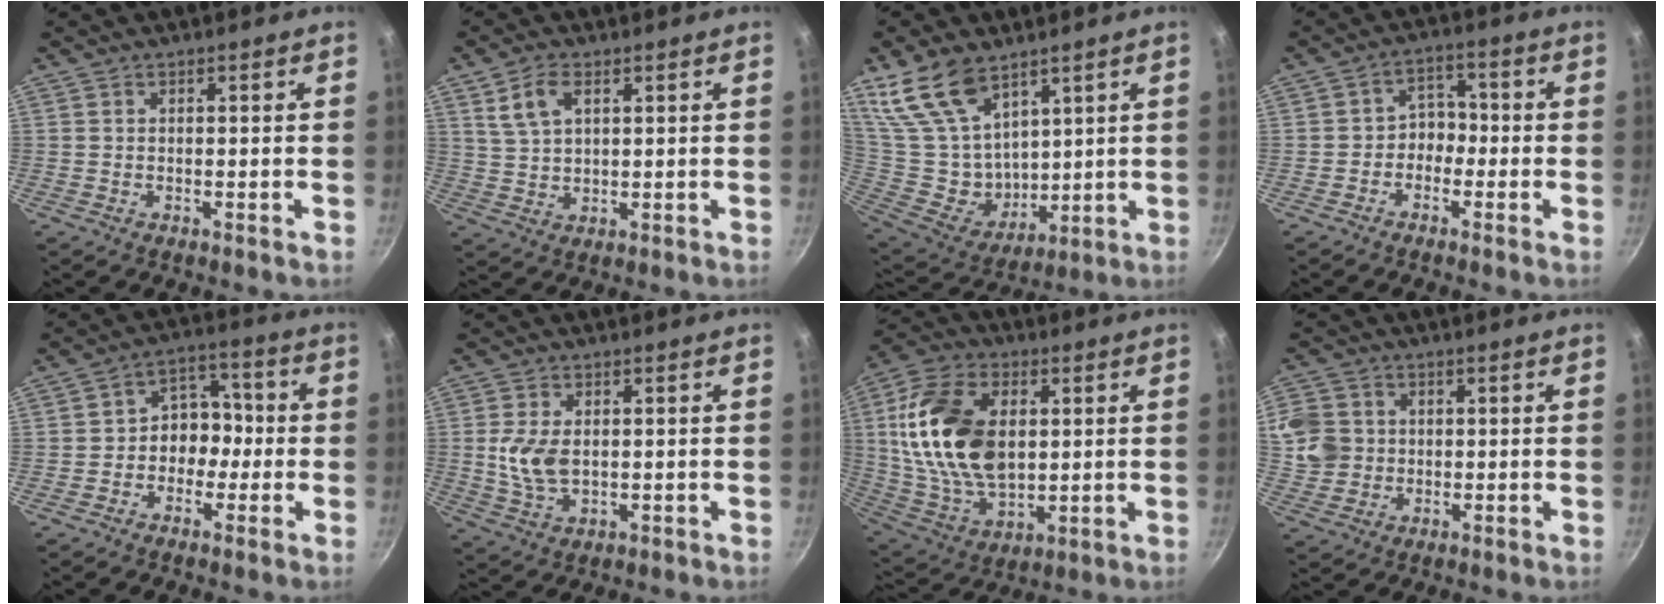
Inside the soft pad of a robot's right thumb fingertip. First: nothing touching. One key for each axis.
{"total": 6.4, "fx": 2.8, "fy": 3.6, "fz": 4.4, "tx": -0.078, "ty": -0.004, "tz": 0.059}
{"total": 17.1, "fx": 10.5, "fy": 10.3, "fz": 8.8, "tx": -0.132, "ty": -0.060, "tz": 0.224}
{"total": 4.7, "fx": -1.5, "fy": 3.8, "fz": 2.4, "tx": 0.001, "ty": 0.029, "tz": -0.035}
{"total": 8.0, "fx": -1.4, "fy": 6.6, "fz": 4.4, "tx": -0.005, "ty": 0.036, "tz": -0.036}
{"total": 7.2, "fx": 0.3, "fy": 4.5, "fz": 5.7, "tx": -0.111, "ty": -0.006, "tz": 0.010}
{"total": 21.8, "fx": 4.6, "fy": 12.8, "fz": 17.0, "tx": -0.320, "ty": -0.014, "tz": 0.096}
{"total": 9.2, "fx": 0.9, "fy": 8.4, "fz": 3.6, "tx": -0.051, "ty": 0.002, "tz": 0.011}